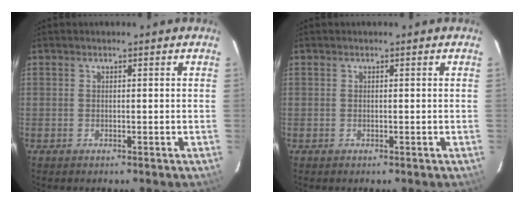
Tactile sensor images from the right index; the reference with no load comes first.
{"total": 0.0}